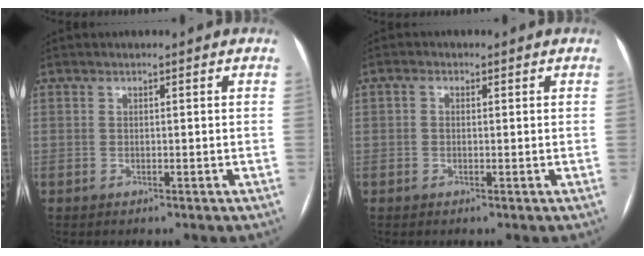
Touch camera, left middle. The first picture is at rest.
{"total": 1.0, "force": [0.1, 0.8, 0.5], "torque": [-0.012, 0.008, 0.000]}